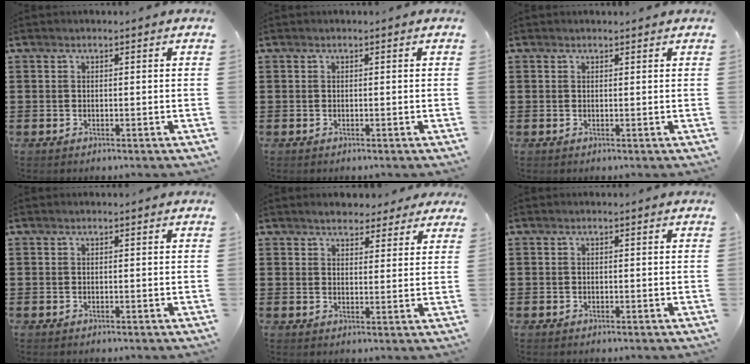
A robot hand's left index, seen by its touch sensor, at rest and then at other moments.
{"total": 0.0}
{"total": 0.6, "force": [0.5, 0.2, 0.1], "torque": [-0.003, 0.001, 0.011]}
{"total": 0.0}
{"total": 3.5, "force": [3.2, 1.2, 0.6], "torque": [-0.012, -0.004, 0.059]}
{"total": 0.0}